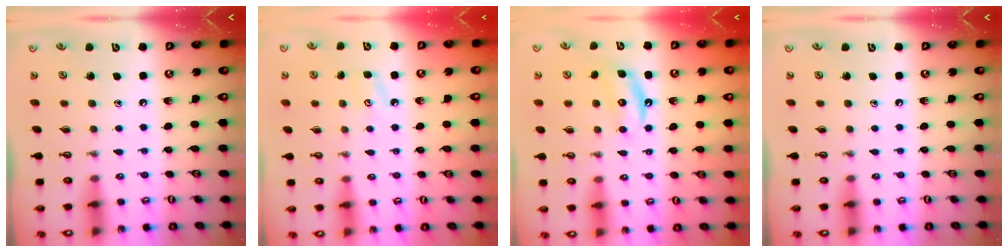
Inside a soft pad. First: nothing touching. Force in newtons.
{"total": 4.1, "press": 4.0, "slide": 0.7}
{"total": 5.7, "press": 5.6, "slide": 1.1}
{"total": 0.0}